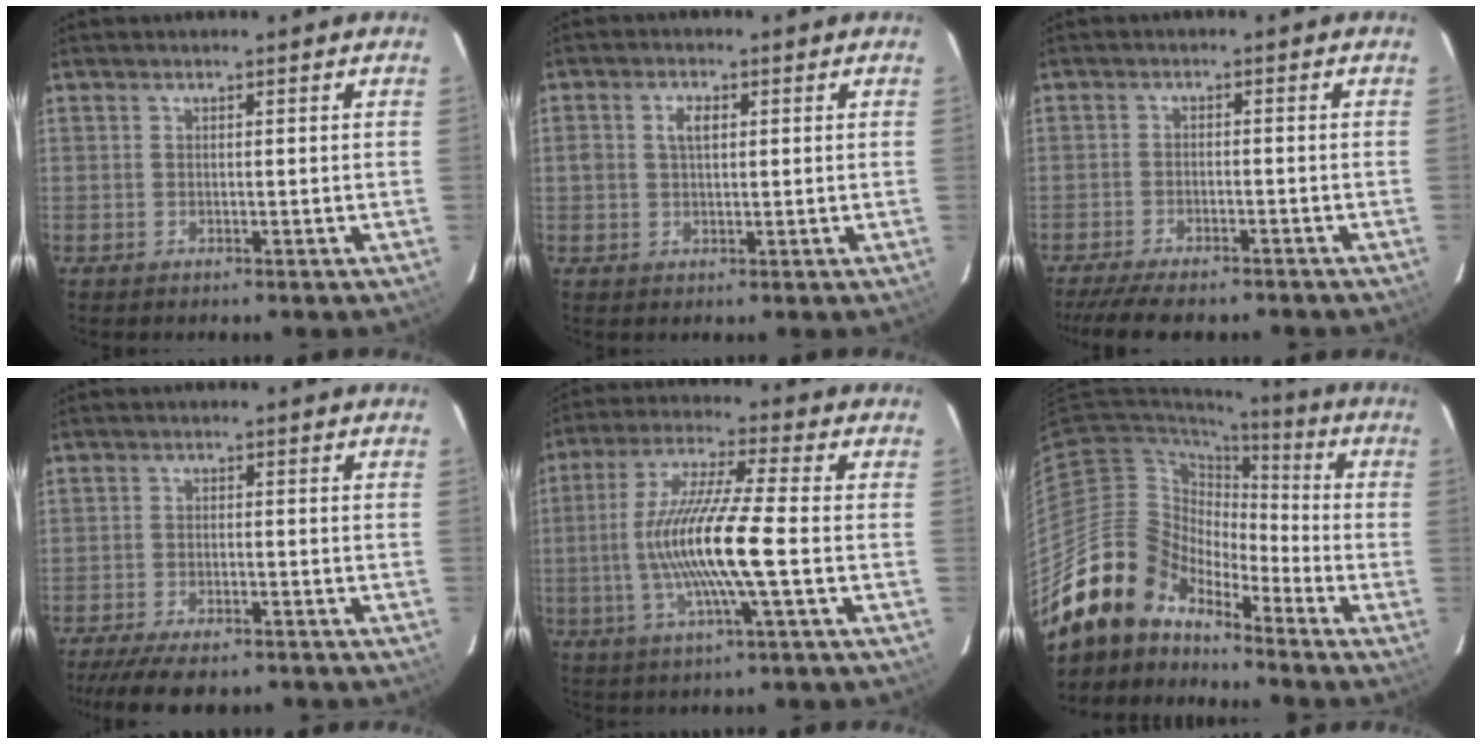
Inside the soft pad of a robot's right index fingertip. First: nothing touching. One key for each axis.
{"total": 3.2, "fx": 0.7, "fy": 1.9, "fz": 2.5, "tx": -0.043, "ty": 0.008, "tz": 0.014}
{"total": 10.9, "fx": -9.3, "fy": 2.5, "fz": 5.2, "tx": -0.118, "ty": -0.027, "tz": -0.146}
{"total": 11.0, "fx": -8.9, "fy": 3.2, "fz": 5.6, "tx": -0.126, "ty": -0.027, "tz": -0.140}
{"total": 14.1, "fx": -2.4, "fy": 0.2, "fz": 13.9, "tx": -0.270, "ty": -0.003, "tz": -0.045}
{"total": 14.7, "fx": -12.8, "fy": 6.6, "fz": 3.0, "tx": -0.058, "ty": 0.021, "tz": -0.239}